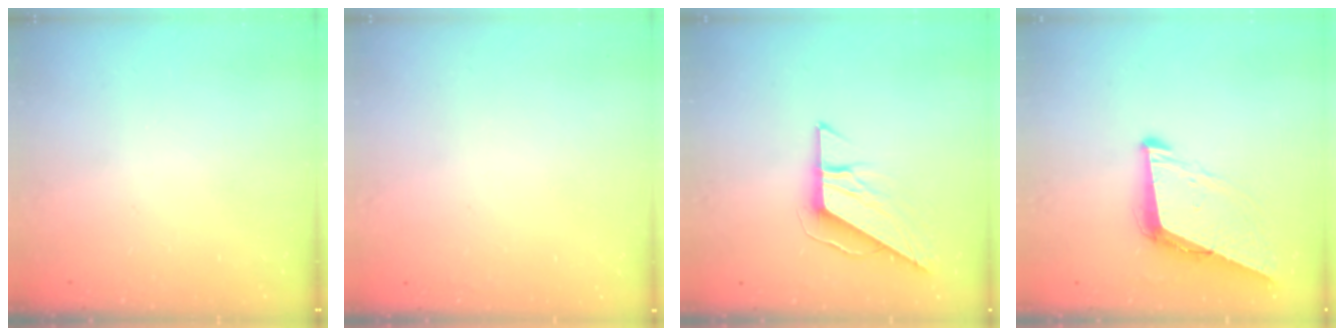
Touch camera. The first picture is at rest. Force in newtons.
{"total": 2.6, "press": 2.6, "slide": 0.2}
{"total": 8.3, "press": 8.3, "slide": 0.7}
{"total": 9.1, "press": 8.2, "slide": 3.8}